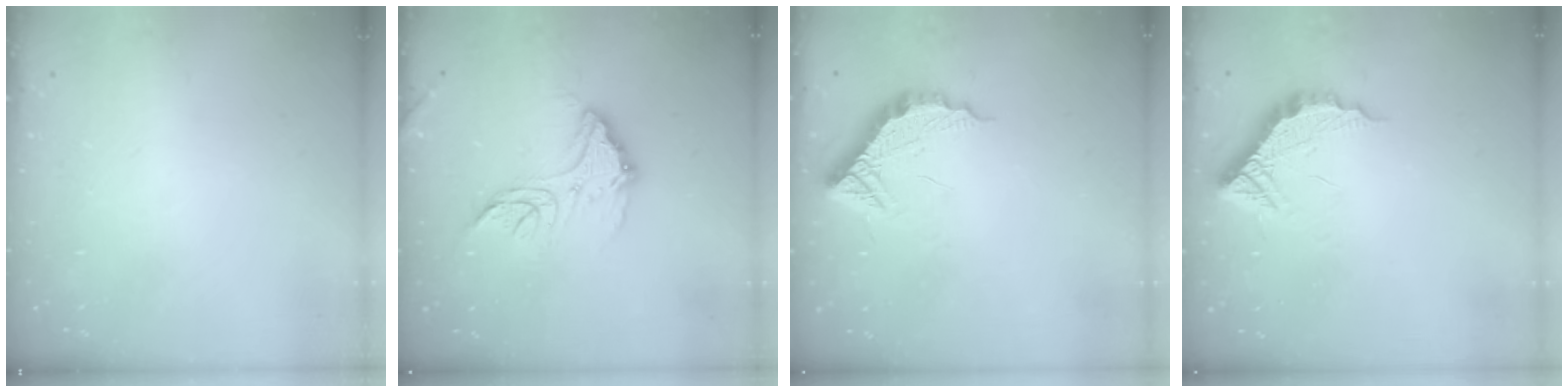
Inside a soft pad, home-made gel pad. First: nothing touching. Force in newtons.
{"total": 13.8, "press": 13.8, "slide": 0.9}
{"total": 12.5, "press": 12.4, "slide": 1.0}
{"total": 12.2, "press": 12.1, "slide": 0.9}